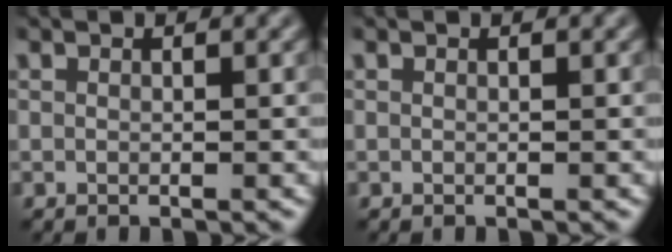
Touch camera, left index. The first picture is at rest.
{"total": 0.0}